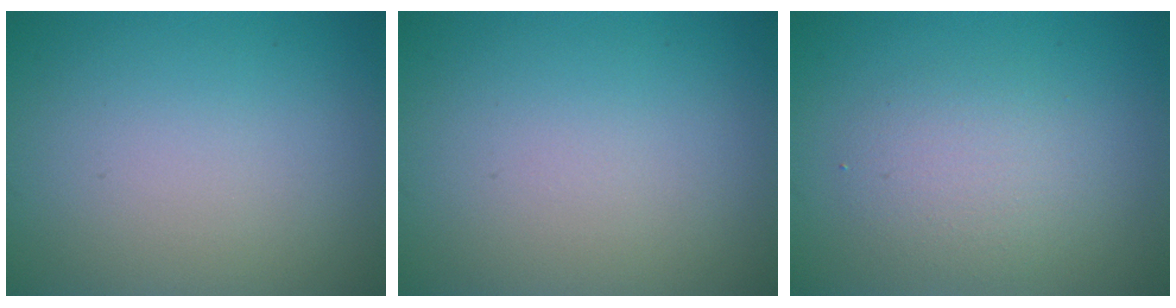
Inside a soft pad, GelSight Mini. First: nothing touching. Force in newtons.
{"total": 0.0}
{"total": 2.7, "press": 2.7, "slide": 0.0}